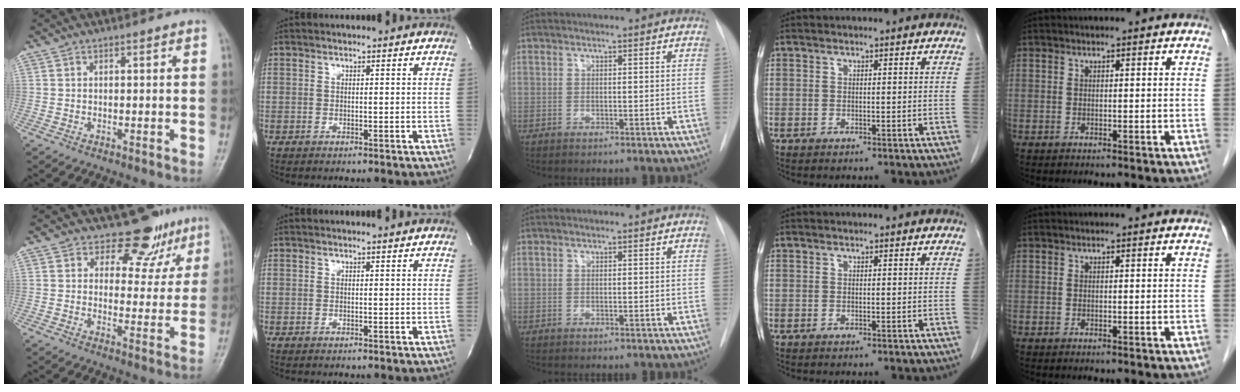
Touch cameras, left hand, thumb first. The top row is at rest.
{"thumb": {"total": 8.4, "force": [6.2, 5.4, 1.9], "torque": [0.016, -0.038, 0.071]}, "index": {"total": 1.1, "force": [1.0, -0.2, 0.3], "torque": [-0.009, -0.002, 0.014]}}